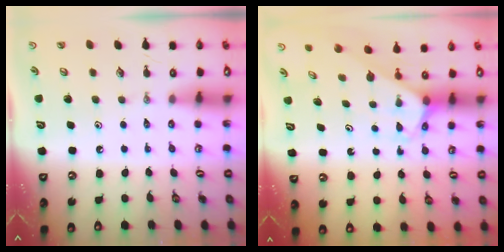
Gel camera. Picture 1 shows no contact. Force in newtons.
{"total": 2.5, "press": 2.5, "slide": 0.1}